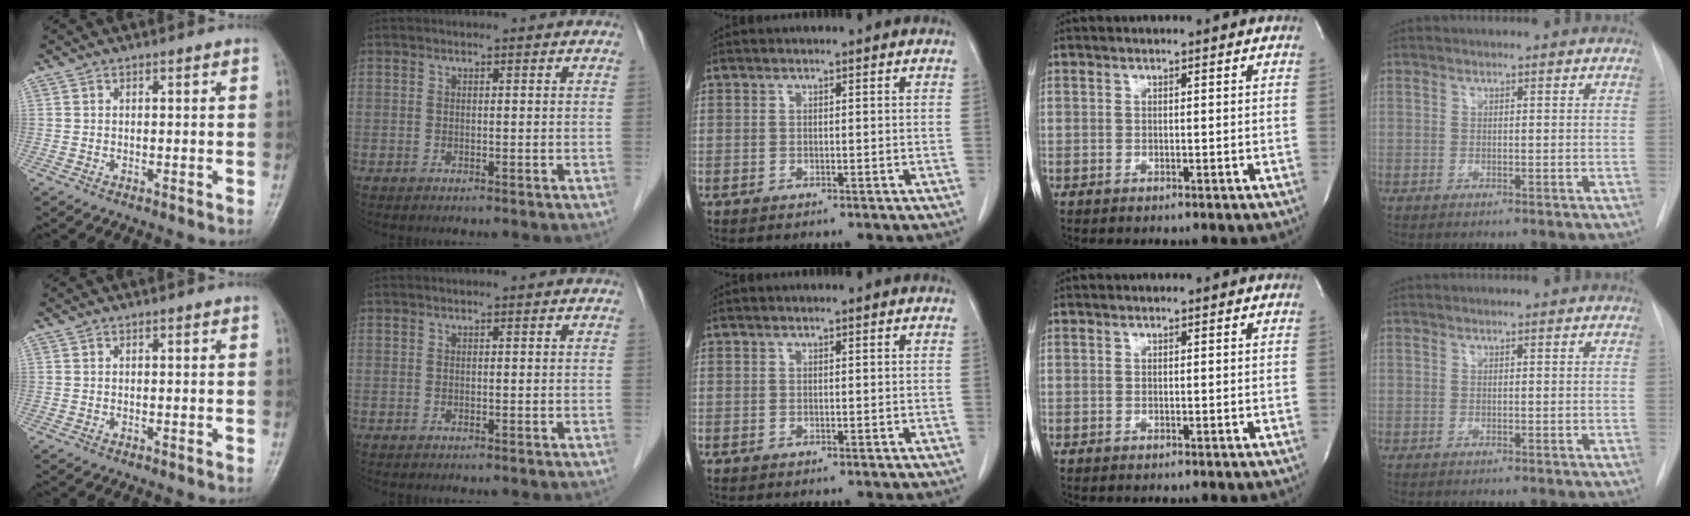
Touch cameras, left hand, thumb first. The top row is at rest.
{}